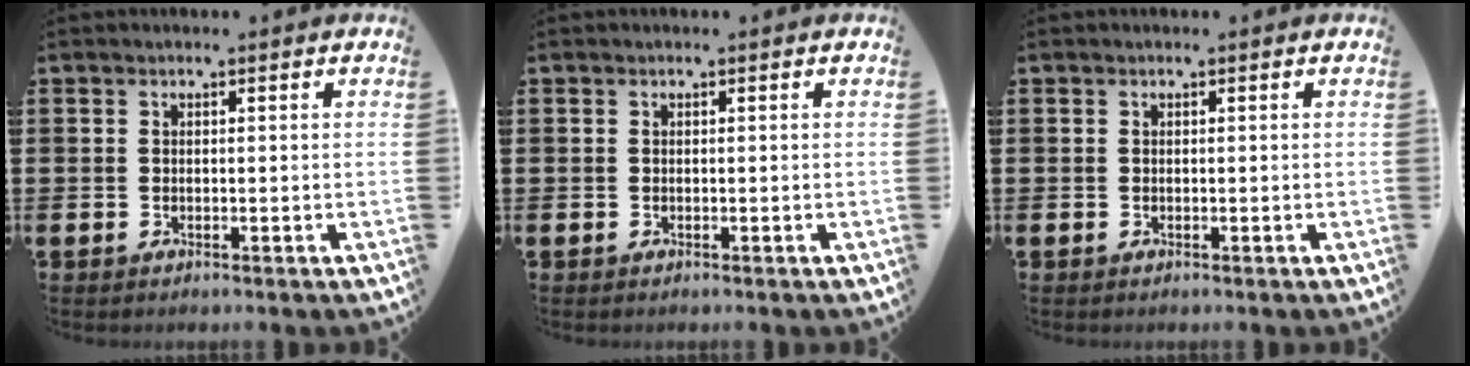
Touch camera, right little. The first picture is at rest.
{"total": 0.0}
{"total": 0.0}